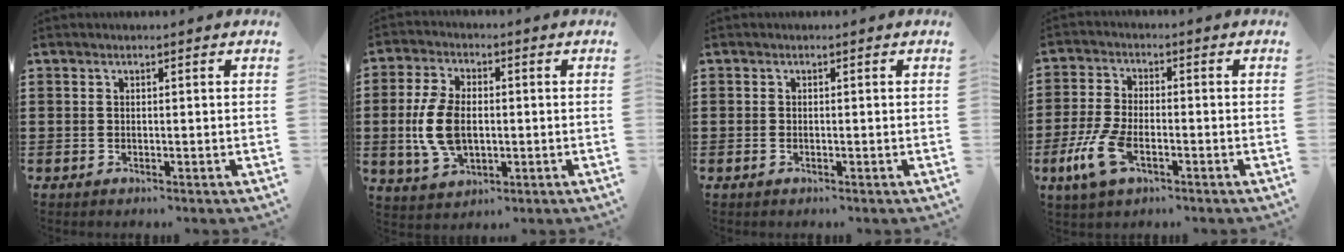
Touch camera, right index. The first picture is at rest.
{"total": 8.4, "force": [-0.5, 5.0, 6.8], "torque": [-0.166, 0.000, -0.017]}
{"total": 0.6, "force": [-0.4, 0.2, 0.5], "torque": [-0.010, -0.005, -0.005]}
{"total": 7.9, "force": [-3.1, 3.5, 6.4], "torque": [-0.160, -0.011, -0.063]}